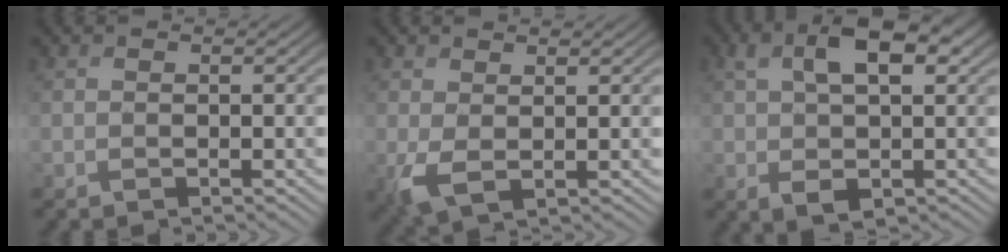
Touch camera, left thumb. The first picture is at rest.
{"total": 3.3, "force": [0.5, 1.7, 2.7], "torque": [-0.076, -0.007, 0.010]}
{"total": 8.0, "force": [1.1, 4.4, 6.6], "torque": [-0.125, 0.002, 0.016]}